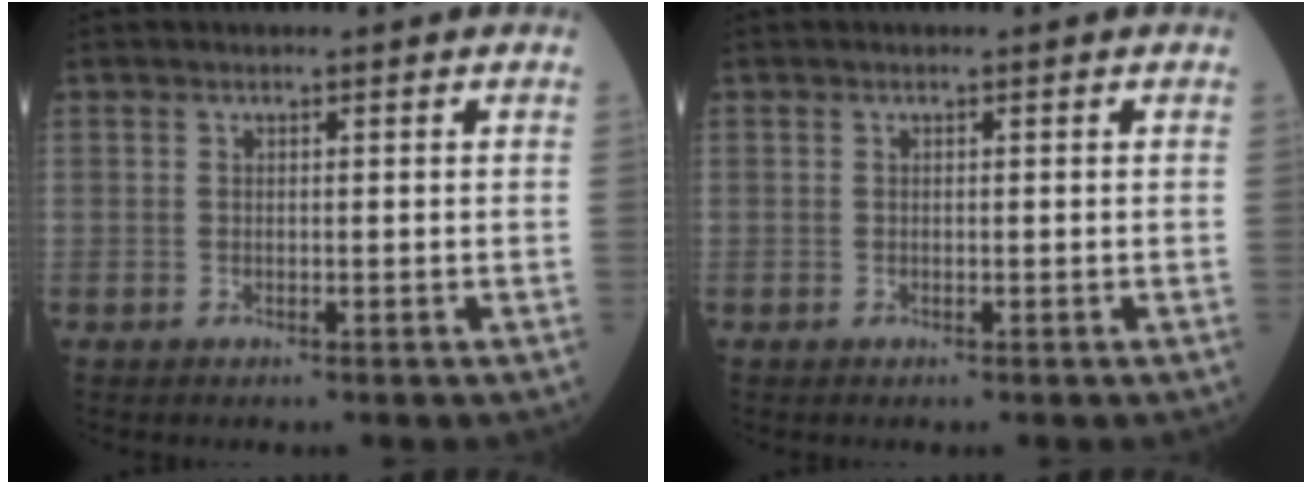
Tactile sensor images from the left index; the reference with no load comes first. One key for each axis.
{"total": 0.0}